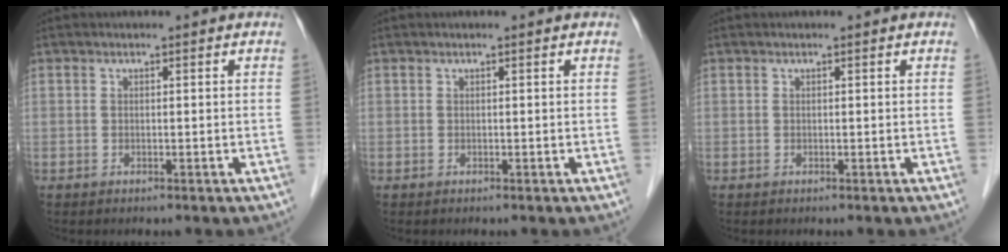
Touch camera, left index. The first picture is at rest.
{"total": 0.0}
{"total": 0.0}